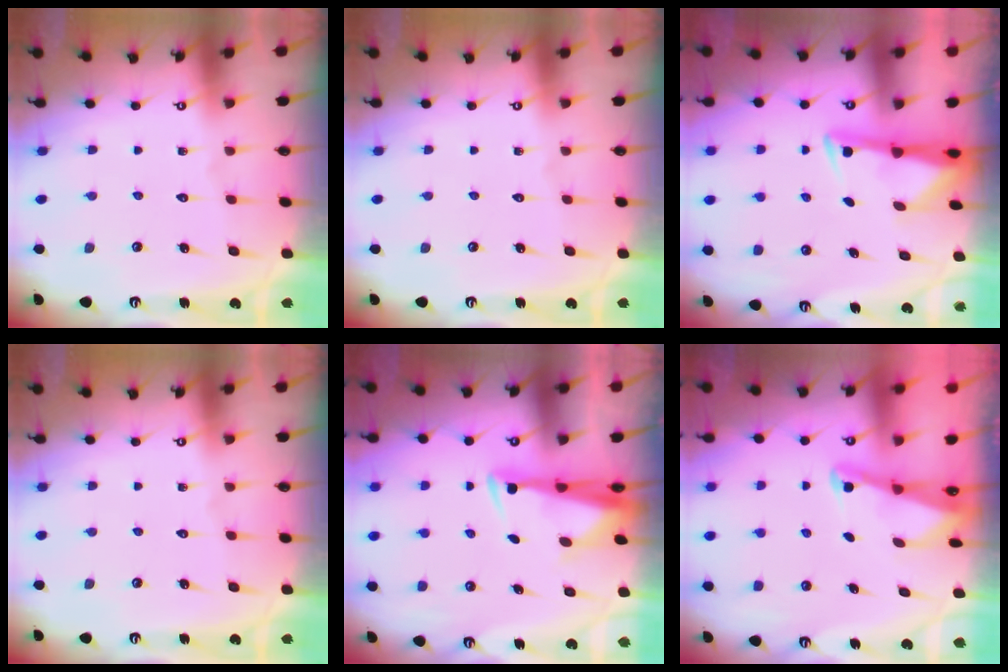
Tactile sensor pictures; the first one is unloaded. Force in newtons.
{"total": 0.0}
{"total": 2.8, "press": 2.7, "slide": 0.6}
{"total": 0.0}
{"total": 3.3, "press": 3.2, "slide": 0.7}
{"total": 2.2, "press": 2.2, "slide": 0.3}